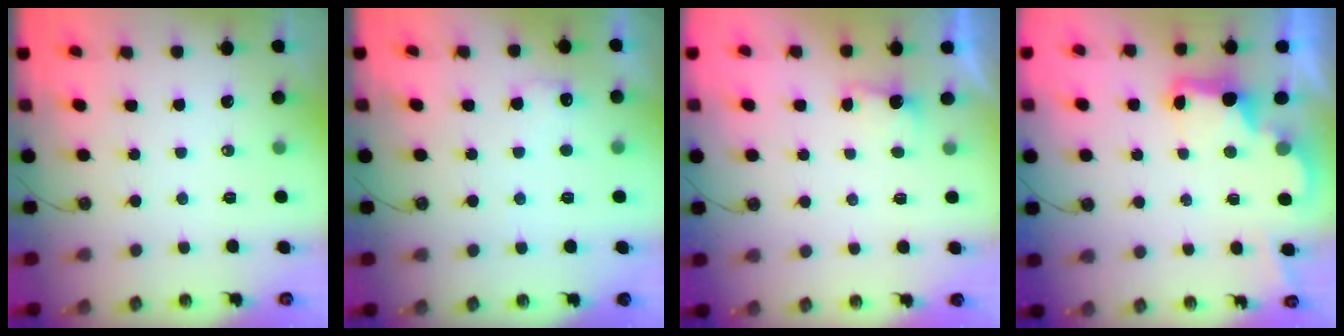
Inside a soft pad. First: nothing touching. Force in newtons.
{"total": 6.5, "press": 6.4, "slide": 0.8}
{"total": 2.2, "press": 1.9, "slide": 1.0}
{"total": 3.0, "press": 2.9, "slide": 0.6}